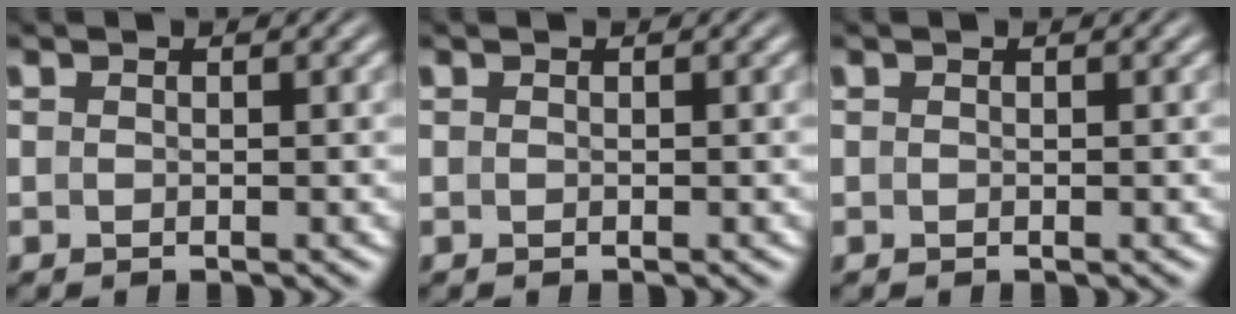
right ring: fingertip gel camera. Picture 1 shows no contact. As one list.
[{"total": 0.0}, {"total": 0.0}]